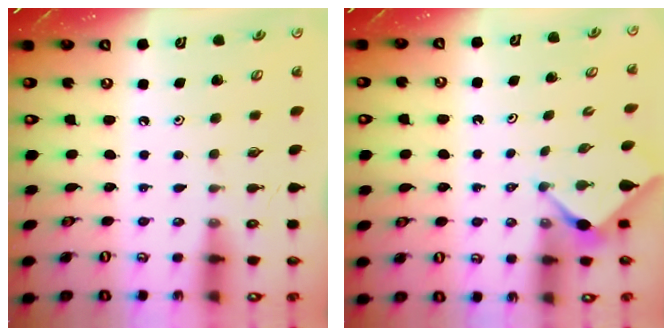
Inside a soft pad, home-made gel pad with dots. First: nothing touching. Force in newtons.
{"total": 2.9, "press": 2.8, "slide": 0.3}